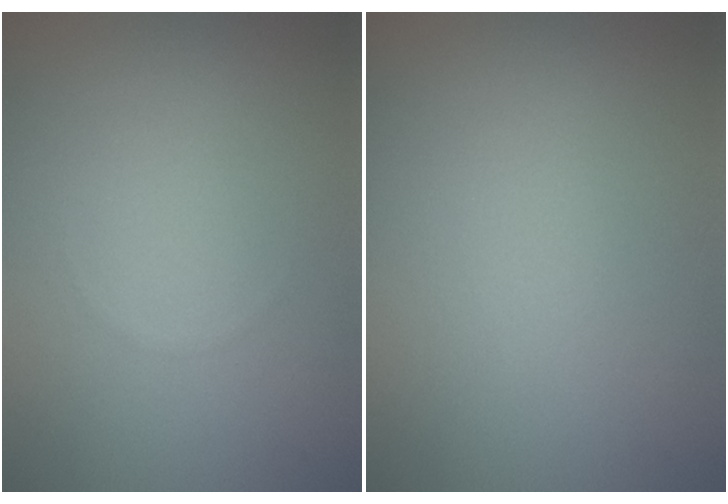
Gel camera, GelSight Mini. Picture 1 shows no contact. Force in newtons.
{"total": 0.0}